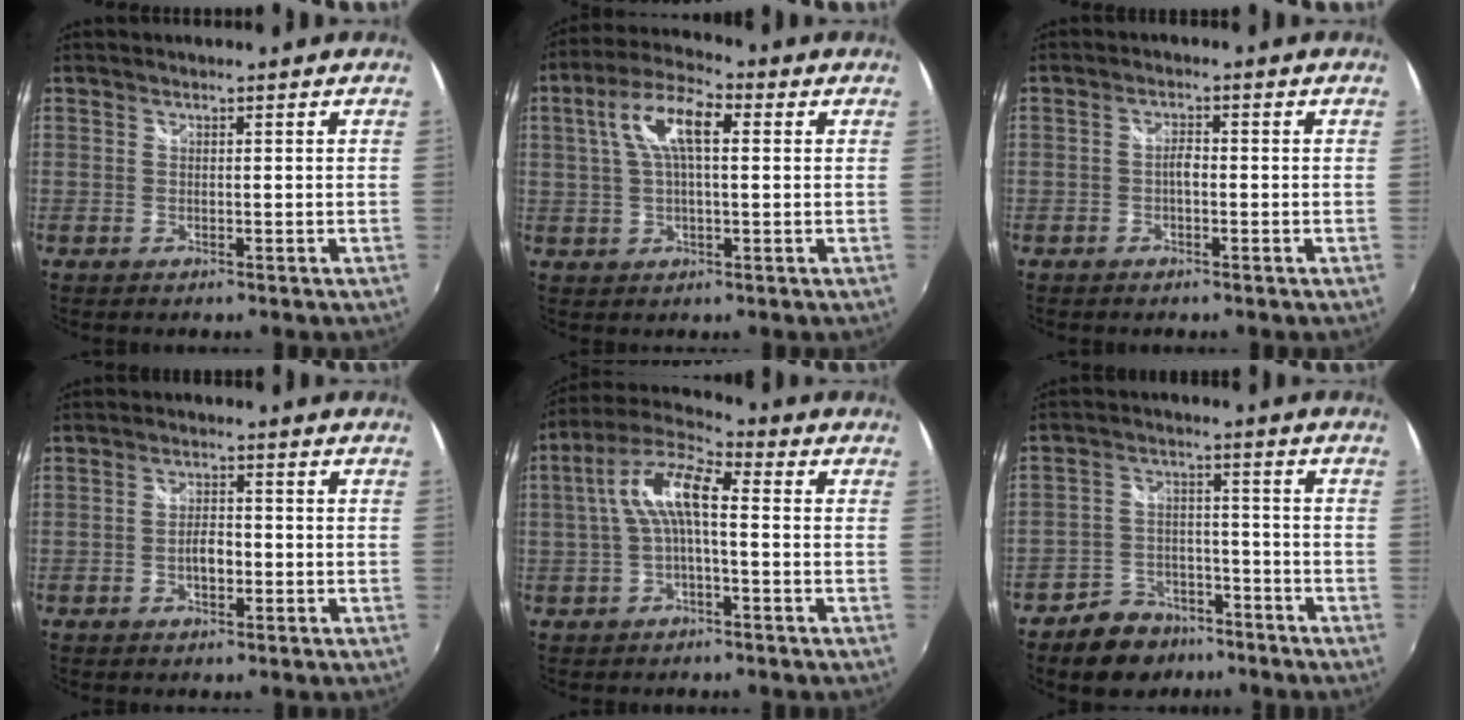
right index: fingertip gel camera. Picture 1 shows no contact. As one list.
[{"total": 9.7, "force": [2.3, 3.6, 8.7], "torque": [-0.168, 0.024, 0.038]}, {"total": 1.8, "force": [-0.6, 0.7, 1.5], "torque": [-0.030, 0.005, -0.013]}, {"total": 3.6, "force": [-1.1, 1.7, 3.0], "torque": [-0.054, 0.003, -0.017]}, {"total": 9.8, "force": [0.0, 3.1, 9.3], "torque": [-0.191, 0.025, -0.003]}, {"total": 9.9, "force": [-7.2, 6.2, 2.7], "torque": [-0.067, 0.016, -0.103]}]